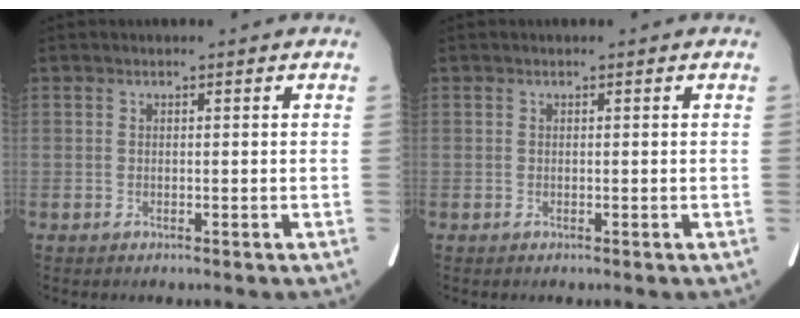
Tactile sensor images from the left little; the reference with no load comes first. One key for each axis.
{"total": 0.0}